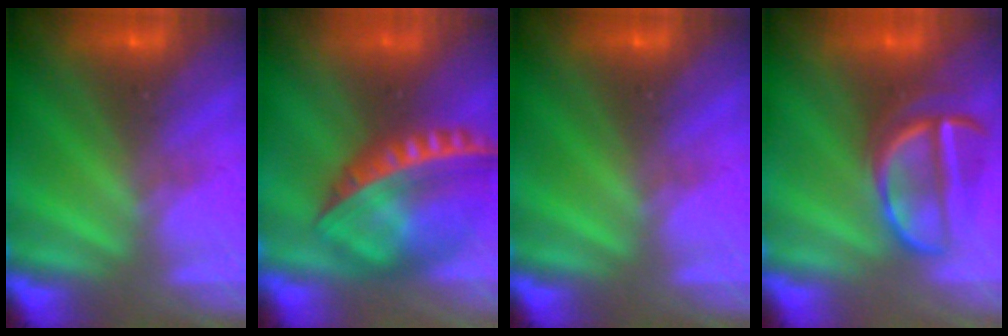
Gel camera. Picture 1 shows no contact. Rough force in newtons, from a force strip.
{"total": 13.7}
{"total": 0.0}
{"total": 3.5}